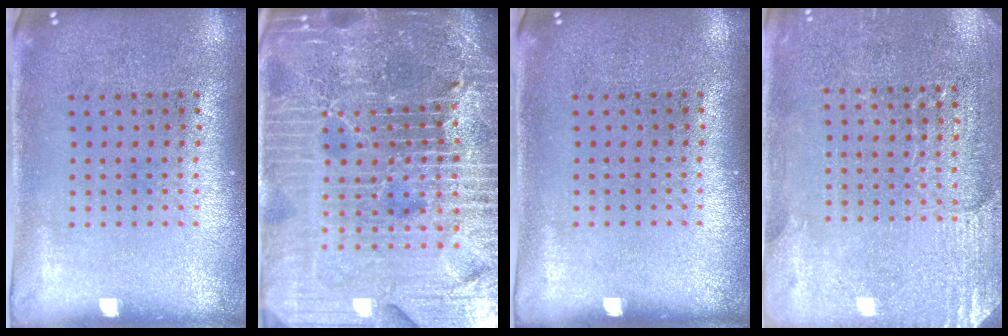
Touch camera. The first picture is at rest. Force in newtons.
{"total": 7.3, "press": 6.3, "slide": 3.6}
{"total": 0.0}
{"total": 2.9, "press": 2.8, "slide": 0.8}